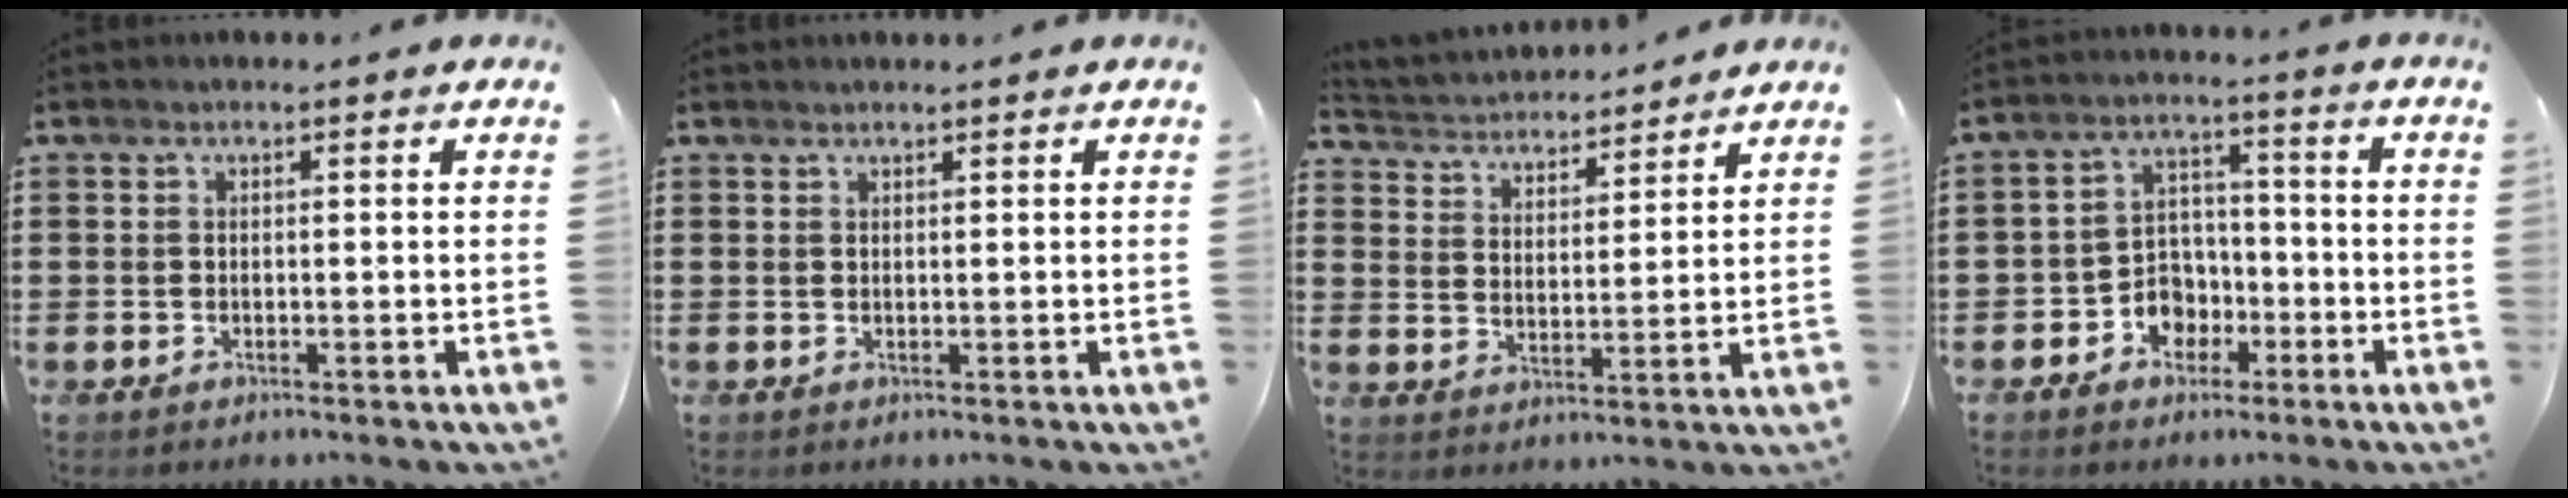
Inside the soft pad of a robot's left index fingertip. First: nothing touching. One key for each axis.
{"total": 0.7, "fx": 0.7, "fy": -0.1, "fz": 0.1, "tx": -0.003, "ty": -0.002, "tz": 0.015}
{"total": 3.5, "fx": 3.5, "fy": 0.5, "fz": -0.2, "tx": -0.017, "ty": -0.025, "tz": 0.057}
{"total": 5.1, "fx": -2.6, "fy": 4.2, "fz": 1.4, "tx": -0.035, "ty": 0.016, "tz": -0.048}